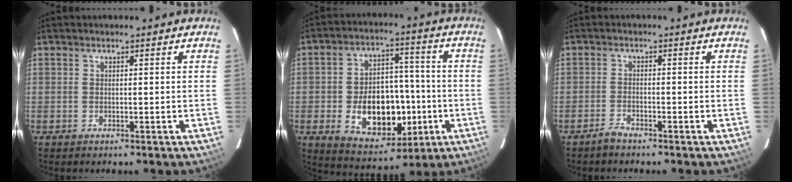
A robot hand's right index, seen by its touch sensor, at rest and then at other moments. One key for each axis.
{"total": 16.4, "fx": -4.0, "fy": 10.7, "fz": 11.7, "tx": -0.222, "ty": 0.020, "tz": -0.039}
{"total": 2.1, "fx": -1.9, "fy": 0.4, "fz": 0.8, "tx": -0.025, "ty": 0.001, "tz": -0.039}